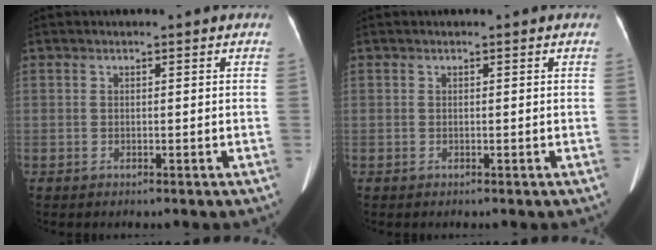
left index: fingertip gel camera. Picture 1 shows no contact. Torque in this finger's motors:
{"motor_torque": [0.04, 0.06, 0.00, 0.00]}